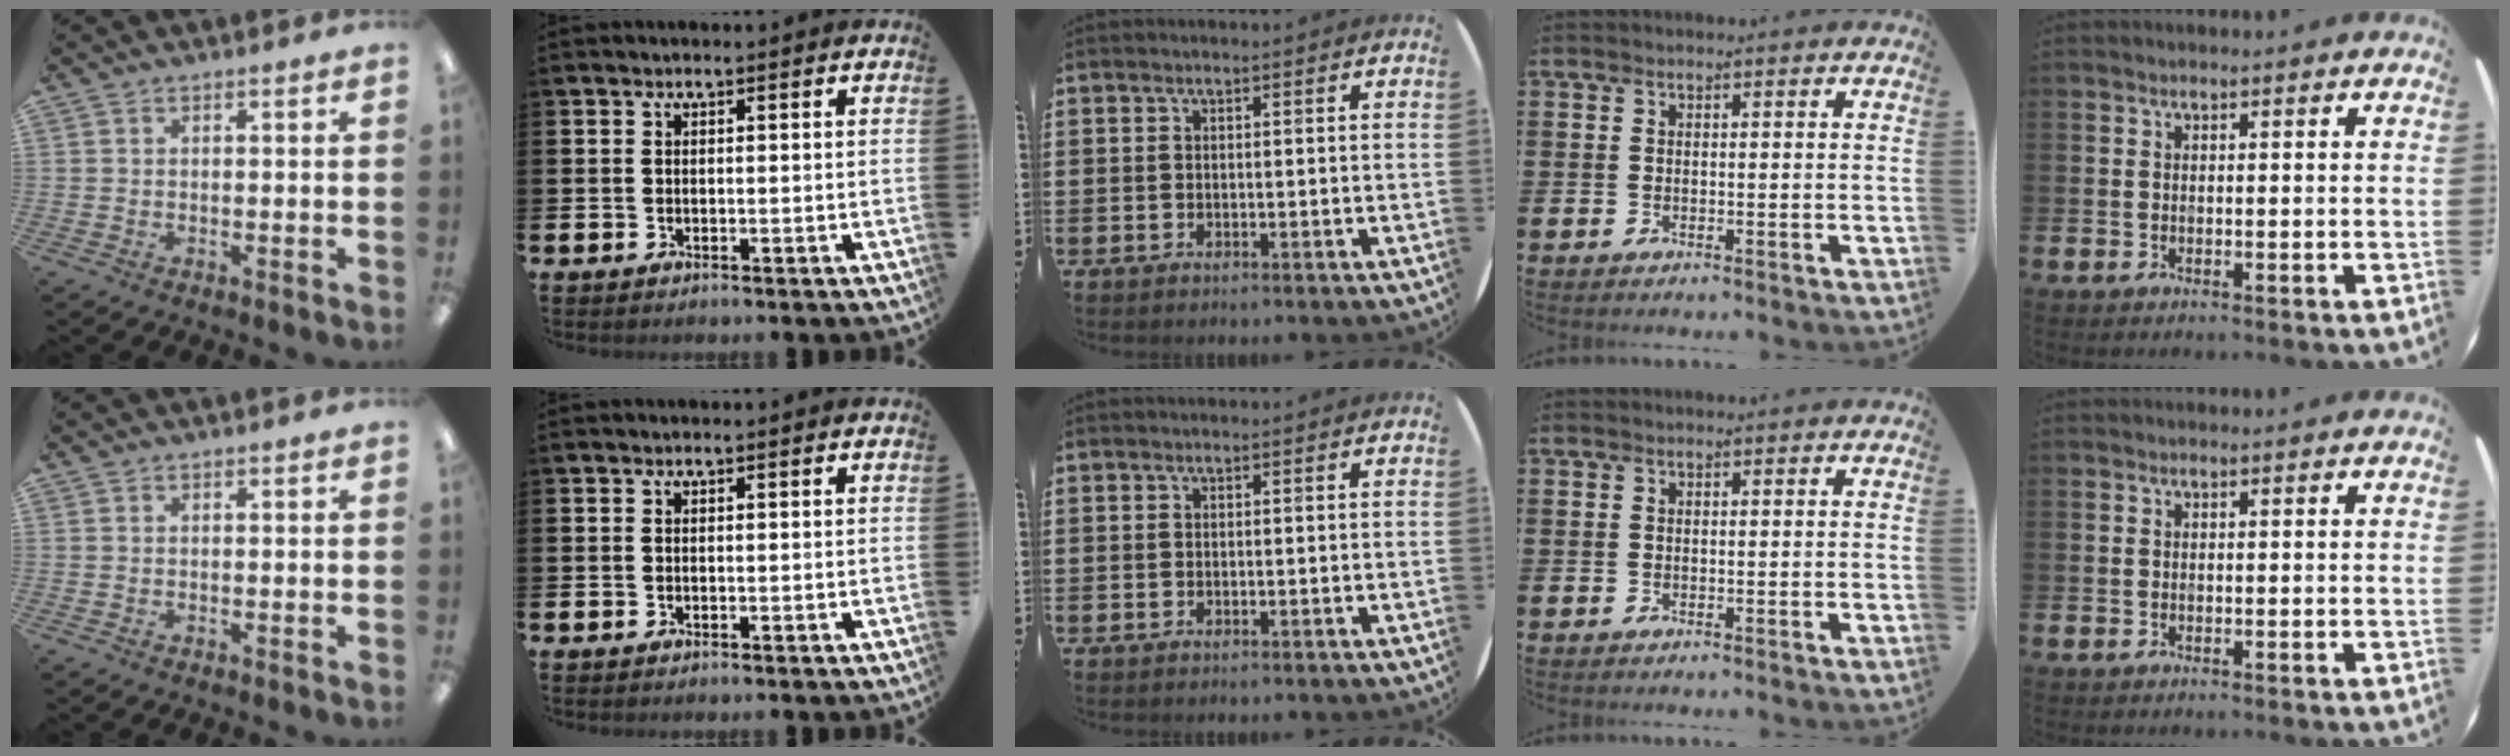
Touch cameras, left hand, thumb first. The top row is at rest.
{}